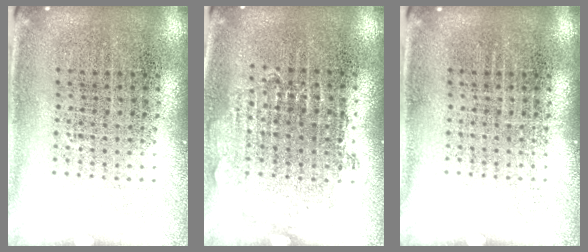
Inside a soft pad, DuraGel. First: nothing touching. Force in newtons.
{"total": 0.8, "press": 0.8, "slide": 0.4}
{"total": 0.0}